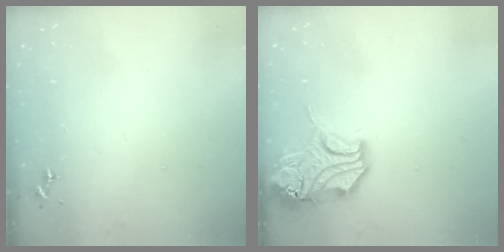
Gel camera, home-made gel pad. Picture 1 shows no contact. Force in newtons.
{"total": 17.3, "press": 17.2, "slide": 2.1}